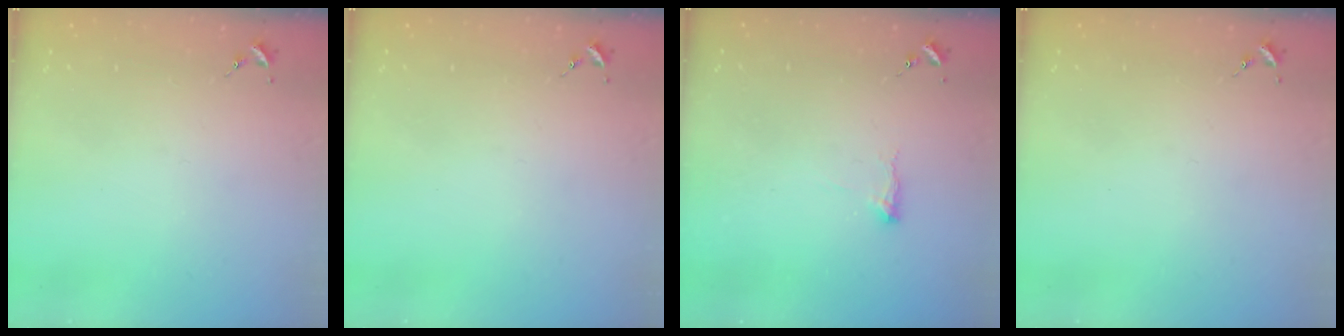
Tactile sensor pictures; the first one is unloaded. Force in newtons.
{"total": 0.0}
{"total": 5.5, "press": 5.4, "slide": 0.9}
{"total": 0.0}